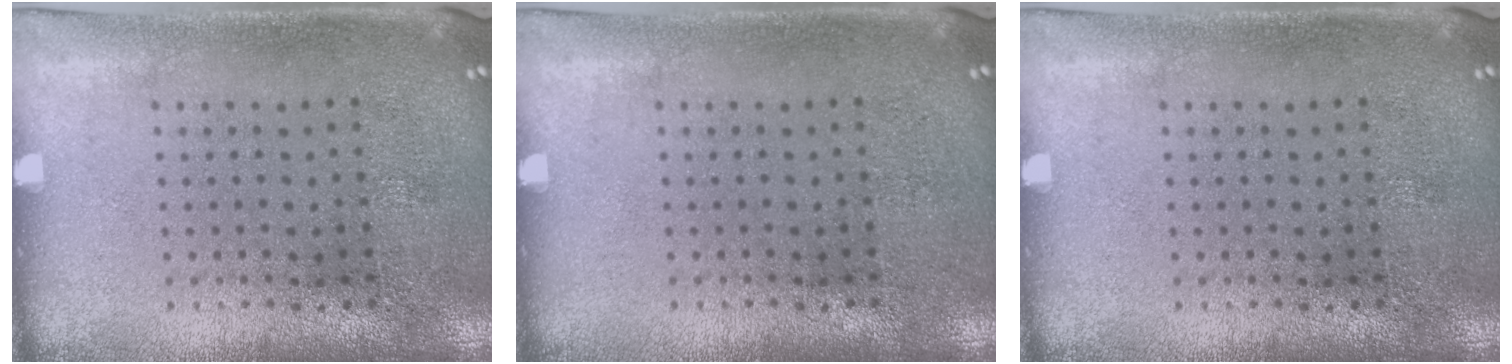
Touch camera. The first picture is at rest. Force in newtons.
{"total": 0.0}
{"total": 0.0}